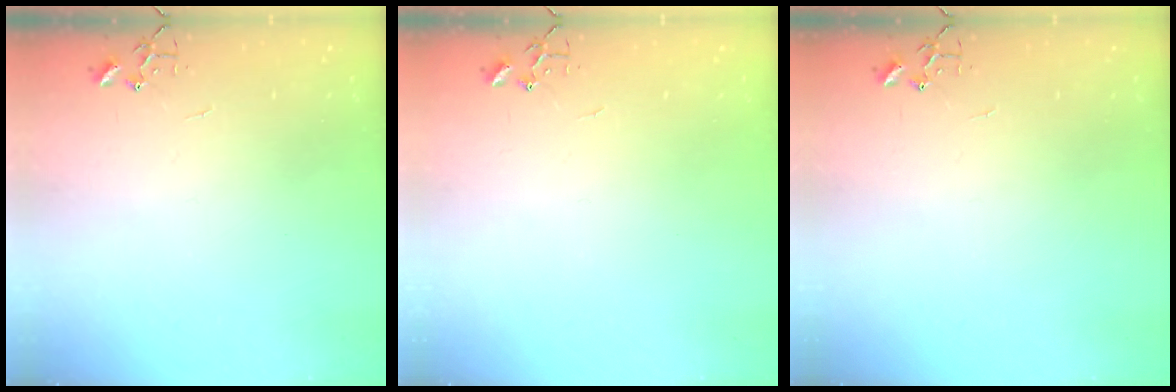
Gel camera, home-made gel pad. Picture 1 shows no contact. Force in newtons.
{"total": 0.0}
{"total": 0.0}